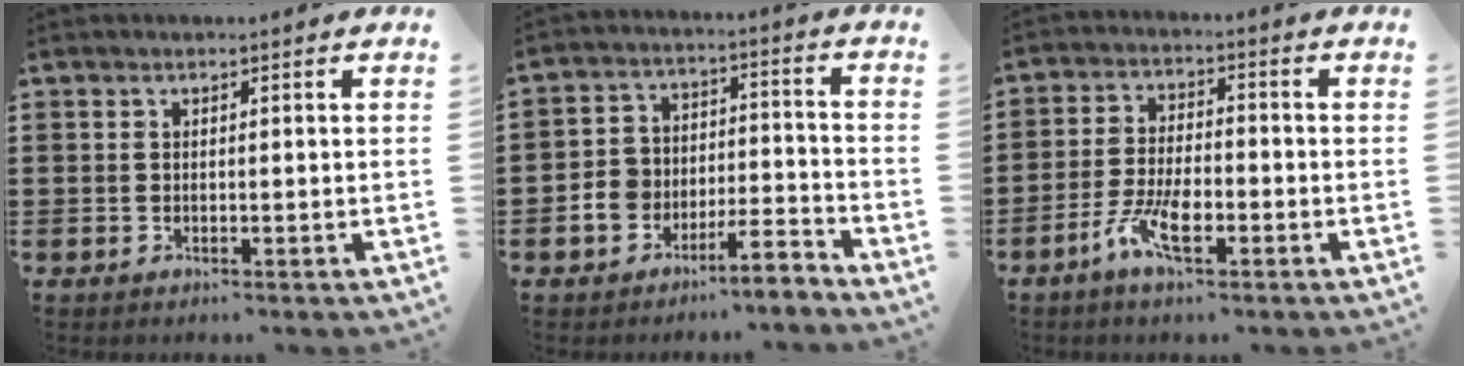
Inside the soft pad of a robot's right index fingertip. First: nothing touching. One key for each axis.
{"total": 5.4, "fx": -4.9, "fy": 1.8, "fz": 1.5, "tx": -0.029, "ty": 0.012, "tz": -0.097}
{"total": 6.7, "fx": -3.5, "fy": 2.3, "fz": 5.2, "tx": -0.116, "ty": -0.002, "tz": -0.068}